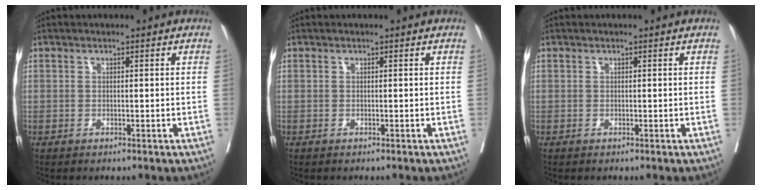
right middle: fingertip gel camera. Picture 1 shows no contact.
{"total": 0.0}
{"total": 0.0}